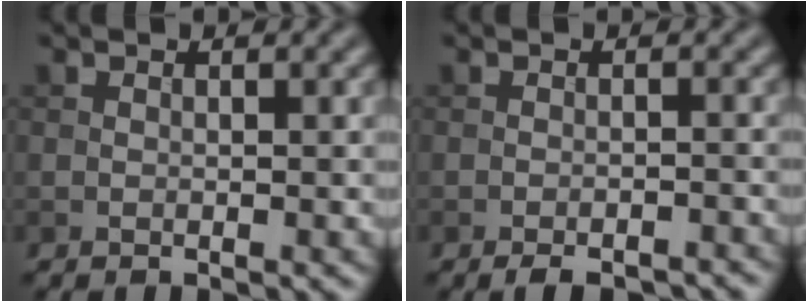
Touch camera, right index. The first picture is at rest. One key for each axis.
{"total": 3.5, "fx": -2.8, "fy": 0.9, "fz": 1.9, "tx": -0.028, "ty": -0.001, "tz": -0.040}